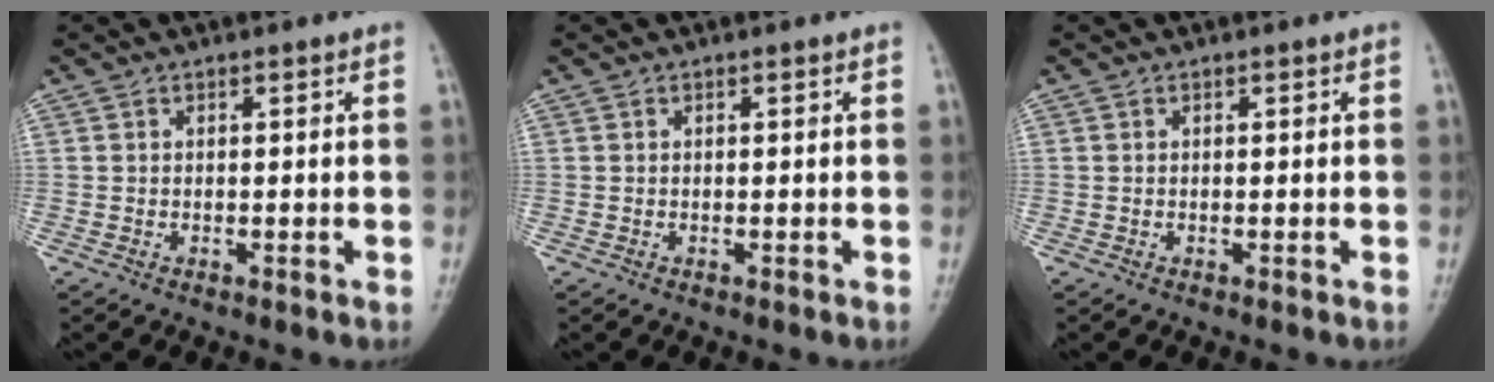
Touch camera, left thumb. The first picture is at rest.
{"total": 0.0}
{"total": 0.0}